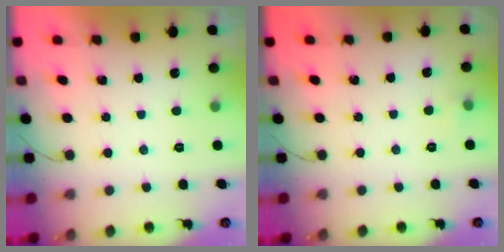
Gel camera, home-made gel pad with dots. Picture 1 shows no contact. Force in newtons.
{"total": 3.1, "press": 2.9, "slide": 1.1}